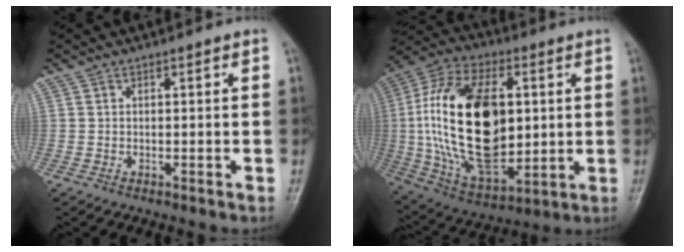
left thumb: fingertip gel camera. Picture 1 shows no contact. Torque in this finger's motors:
{"motor_torque": [-0.79, 2.81, 2.77, 0.00, 1.03]}